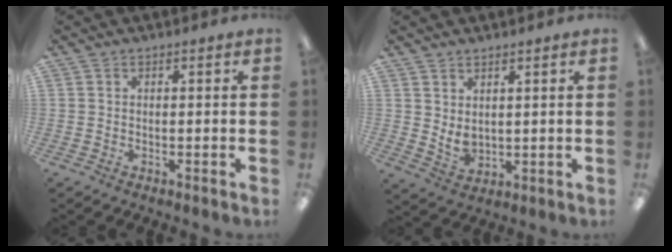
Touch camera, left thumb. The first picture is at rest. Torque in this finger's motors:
{"motor_torque": [-0.03, 0.04, 0.27, -0.37, 0.01]}